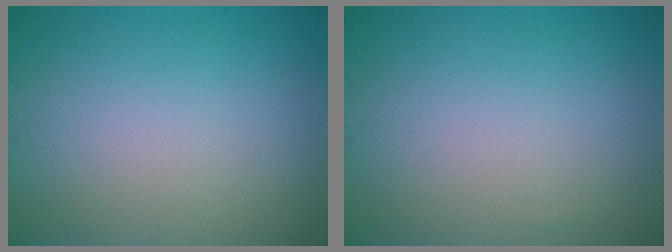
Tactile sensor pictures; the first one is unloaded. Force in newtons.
{"total": 0.0}